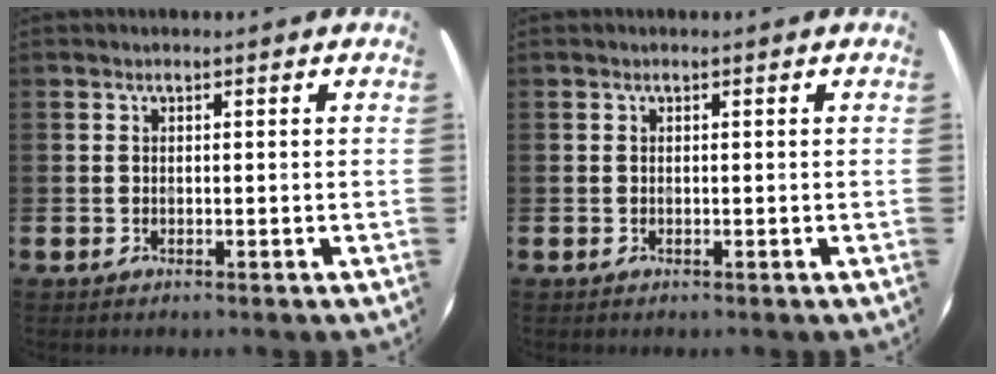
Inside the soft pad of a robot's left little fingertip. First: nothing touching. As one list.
[{"total": 0.0}]